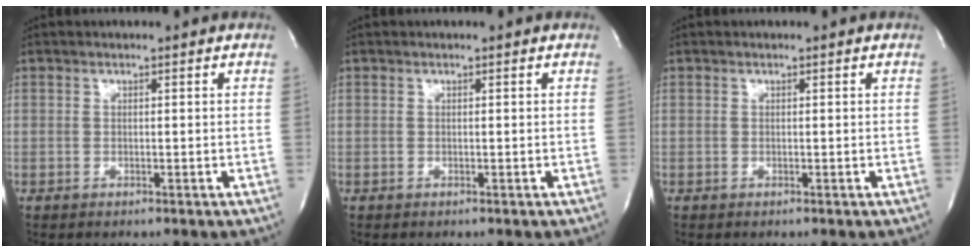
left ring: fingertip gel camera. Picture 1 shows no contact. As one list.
[{"total": 0.0}, {"total": 0.0}]